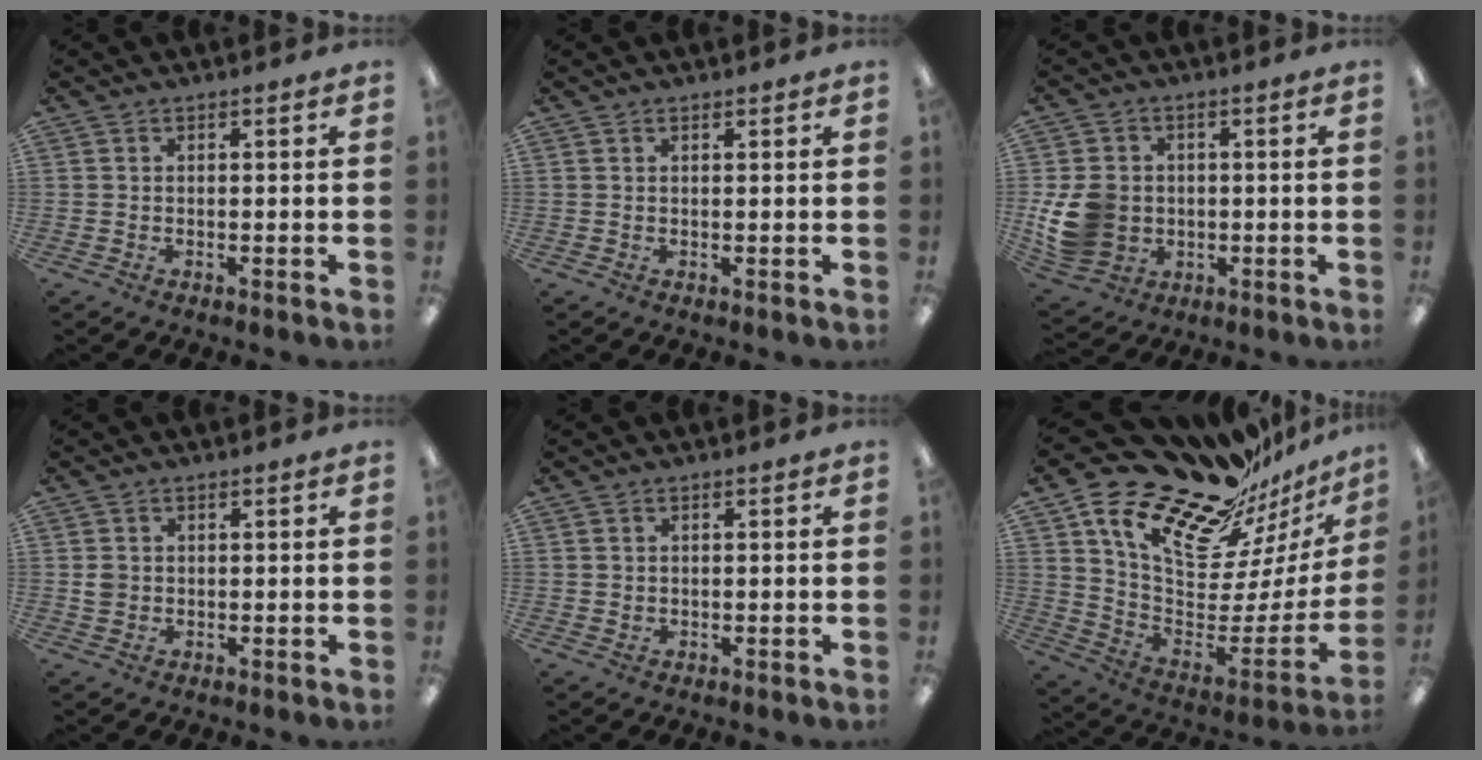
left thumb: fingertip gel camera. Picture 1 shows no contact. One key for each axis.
{"total": 0.7, "fx": 0.6, "fy": 0.3, "fz": 0.2, "tx": -0.004, "ty": 0.000, "tz": 0.012}
{"total": 12.1, "fx": -1.0, "fy": 10.4, "fz": 6.0, "tx": -0.132, "ty": 0.014, "tz": -0.014}
{"total": 2.5, "fx": 0.3, "fy": 2.3, "fz": 0.7, "tx": -0.008, "ty": 0.000, "tz": 0.004}
{"total": 1.2, "fx": 0.5, "fy": 1.0, "fz": 0.0, "tx": 0.007, "ty": 0.000, "tz": 0.007}
{"total": 24.5, "fx": 19.1, "fy": 10.6, "fz": 11.2, "tx": -0.175, "ty": -0.145, "tz": 0.340}